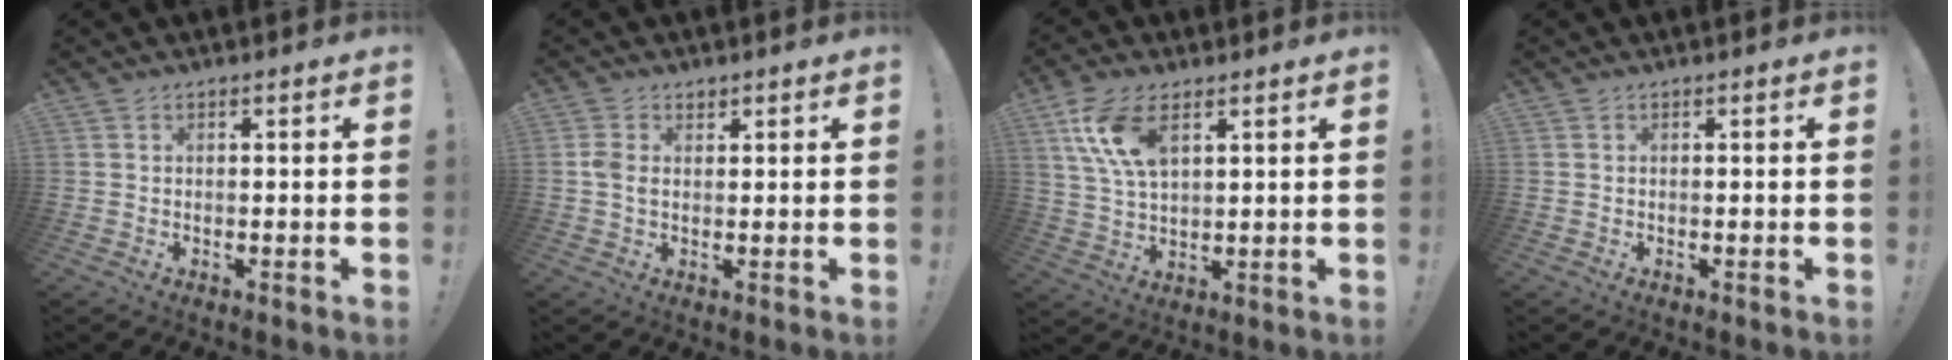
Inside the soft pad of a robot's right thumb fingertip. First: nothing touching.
{"total": 3.1, "force": [1.1, 2.1, 2.0], "torque": [-0.040, 0.002, 0.021]}
{"total": 11.7, "force": [5.4, 6.0, 8.5], "torque": [-0.177, -0.013, 0.099]}
{"total": 0.0}